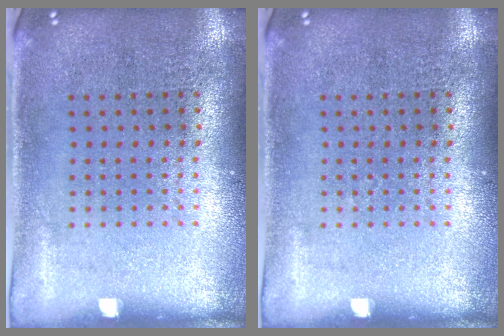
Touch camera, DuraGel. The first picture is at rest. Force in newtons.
{"total": 0.0}